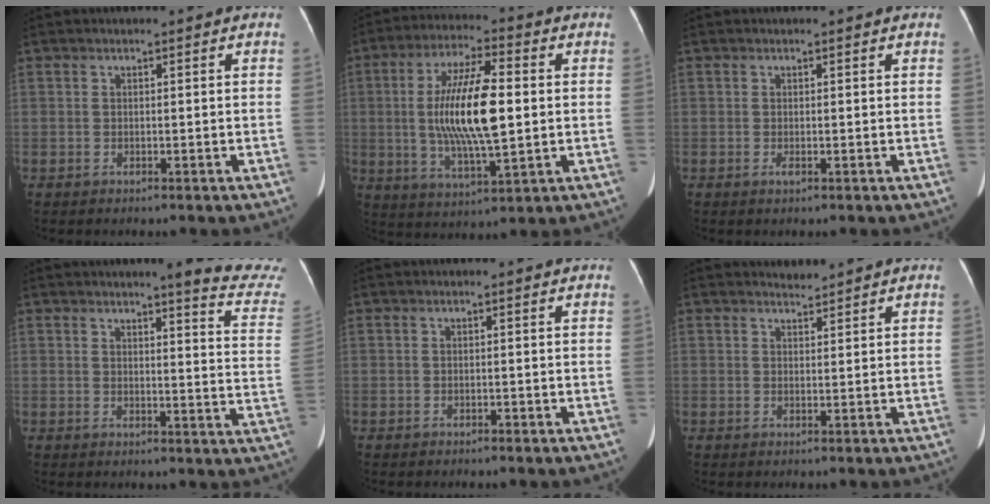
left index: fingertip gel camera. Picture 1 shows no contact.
{"total": 14.0, "force": [0.1, 3.1, 13.6], "torque": [-0.262, -0.003, 0.003]}
{"total": 0.6, "force": [-0.2, 0.2, 0.5], "torque": [-0.010, -0.008, -0.005]}
{"total": 12.5, "force": [11.7, -0.8, 4.1], "torque": [-0.032, -0.105, 0.104]}
{"total": 0.6, "force": [-0.6, 0.1, 0.0], "torque": [0.000, -0.007, -0.012]}
{"total": 1.2, "force": [1.1, -0.3, -0.3], "torque": [-0.006, -0.001, 0.021]}